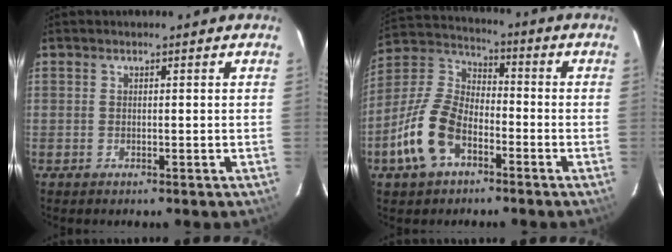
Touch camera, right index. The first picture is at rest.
{"total": 13.5, "force": [-6.6, 7.6, 9.0], "torque": [-0.197, 0.014, -0.127]}